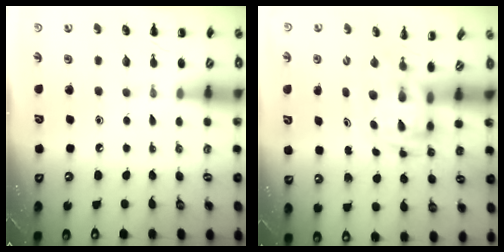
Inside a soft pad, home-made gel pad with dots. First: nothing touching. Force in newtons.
{"total": 3.5, "press": 3.4, "slide": 0.7}